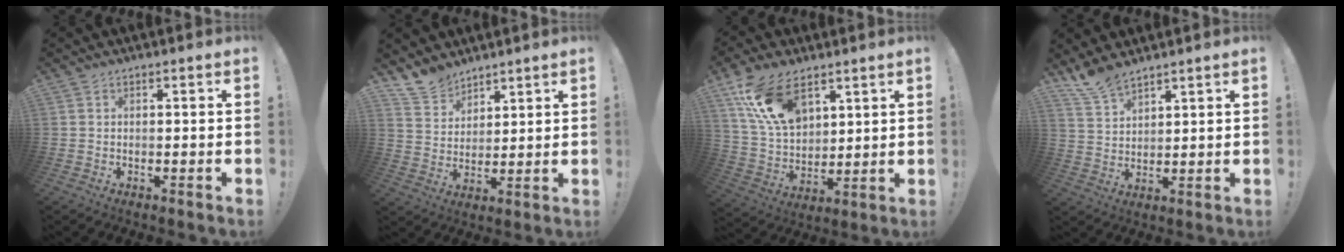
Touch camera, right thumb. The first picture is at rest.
{"total": 8.9, "force": [7.7, 4.3, 1.1], "torque": [-0.029, -0.059, 0.152]}
{"total": 17.9, "force": [9.6, 10.5, 10.8], "torque": [-0.217, -0.041, 0.184]}
{"total": 7.0, "force": [6.3, 2.0, 2.4], "torque": [-0.051, -0.038, 0.120]}